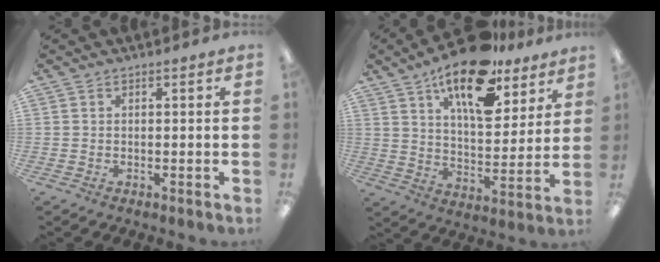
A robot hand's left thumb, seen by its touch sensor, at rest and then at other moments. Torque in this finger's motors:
{"motor_torque": [0.63, 0.79, 1.64, -1.13, 0.16]}